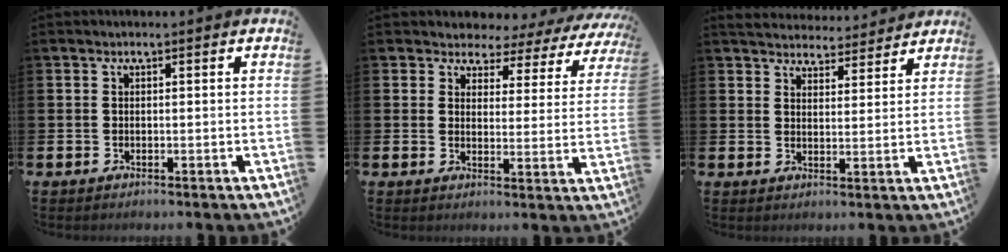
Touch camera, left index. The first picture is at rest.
{"total": 2.8, "force": [2.3, 1.6, 0.0], "torque": [-0.015, -0.028, 0.031]}
{"total": 4.7, "force": [4.6, 0.9, -0.1], "torque": [-0.015, -0.029, 0.083]}